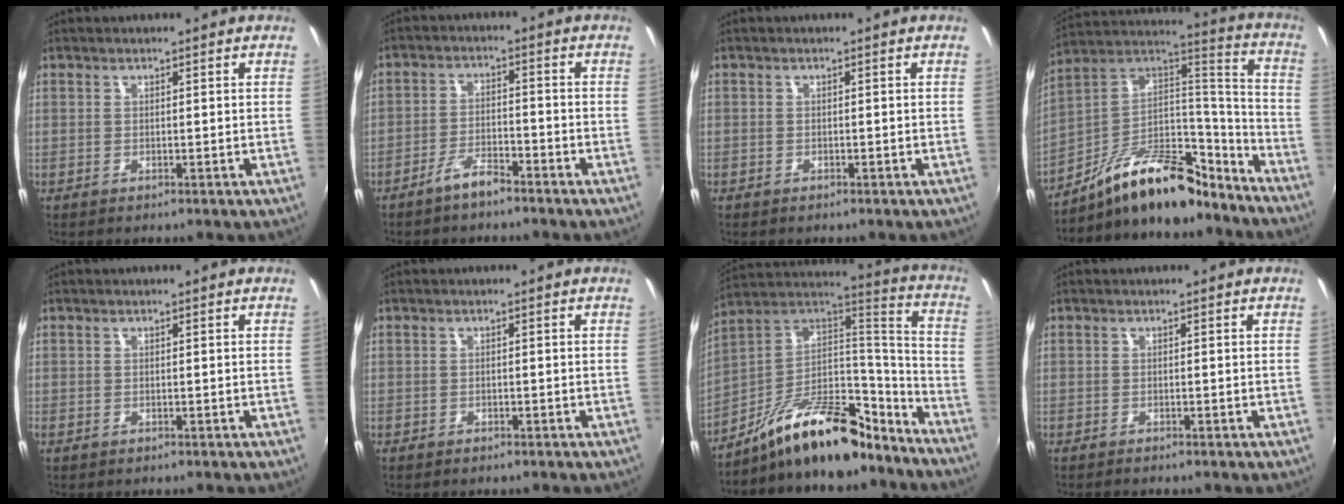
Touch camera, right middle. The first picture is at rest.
{"total": 4.9, "force": [-4.0, 0.9, 2.7], "torque": [-0.063, 0.003, -0.073]}
{"total": 0.6, "force": [-0.5, 0.4, 0.0], "torque": [-0.002, 0.001, -0.010]}
{"total": 19.8, "force": [-14.7, 7.7, 10.9], "torque": [-0.179, 0.034, -0.238]}
{"total": 0.0}
{"total": 0.7, "force": [-0.6, 0.3, 0.1], "torque": [-0.006, -0.001, -0.011]}
{"total": 19.9, "force": [-14.8, 7.3, 11.2], "torque": [-0.187, 0.025, -0.244]}
{"total": 0.7, "force": [-0.7, 0.0, 0.2], "torque": [-0.005, -0.005, -0.013]}